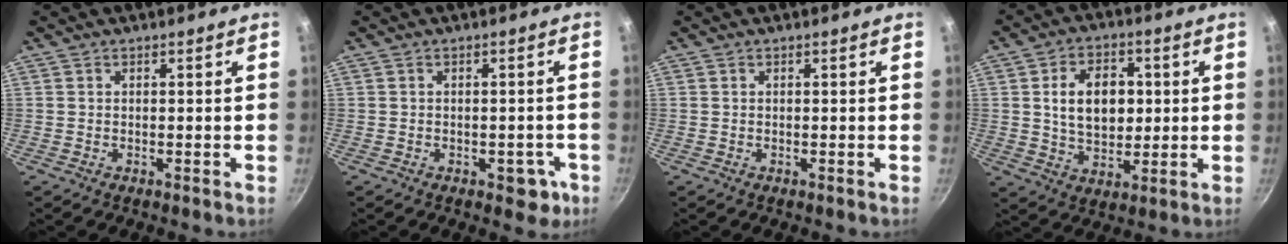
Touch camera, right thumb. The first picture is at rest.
{"total": 4.6, "force": [-1.8, 2.8, 3.1], "torque": [-0.011, 0.017, -0.012]}
{"total": 0.0}
{"total": 11.6, "force": [1.7, 8.0, 8.3], "torque": [-0.104, -0.002, 0.029]}